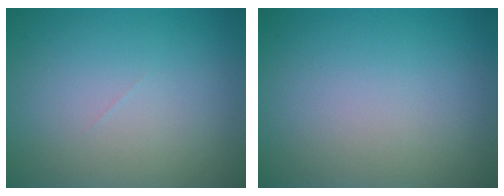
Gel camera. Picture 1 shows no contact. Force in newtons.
{"total": 0.0}